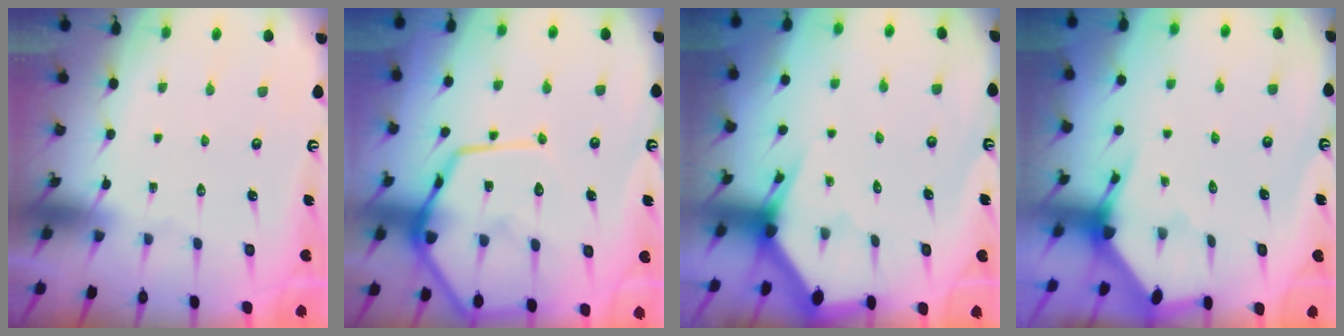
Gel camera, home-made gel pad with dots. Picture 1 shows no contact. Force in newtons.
{"total": 17.2, "press": 17.1, "slide": 1.5}
{"total": 2.6, "press": 2.6, "slide": 0.2}
{"total": 2.9, "press": 2.9, "slide": 0.3}